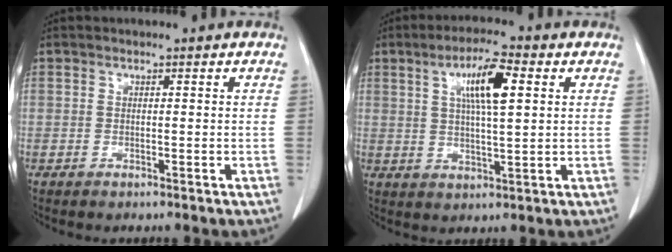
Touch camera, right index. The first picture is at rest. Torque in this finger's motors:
{"motor_torque": [0.31, 0.17, 0.27, 0.10]}